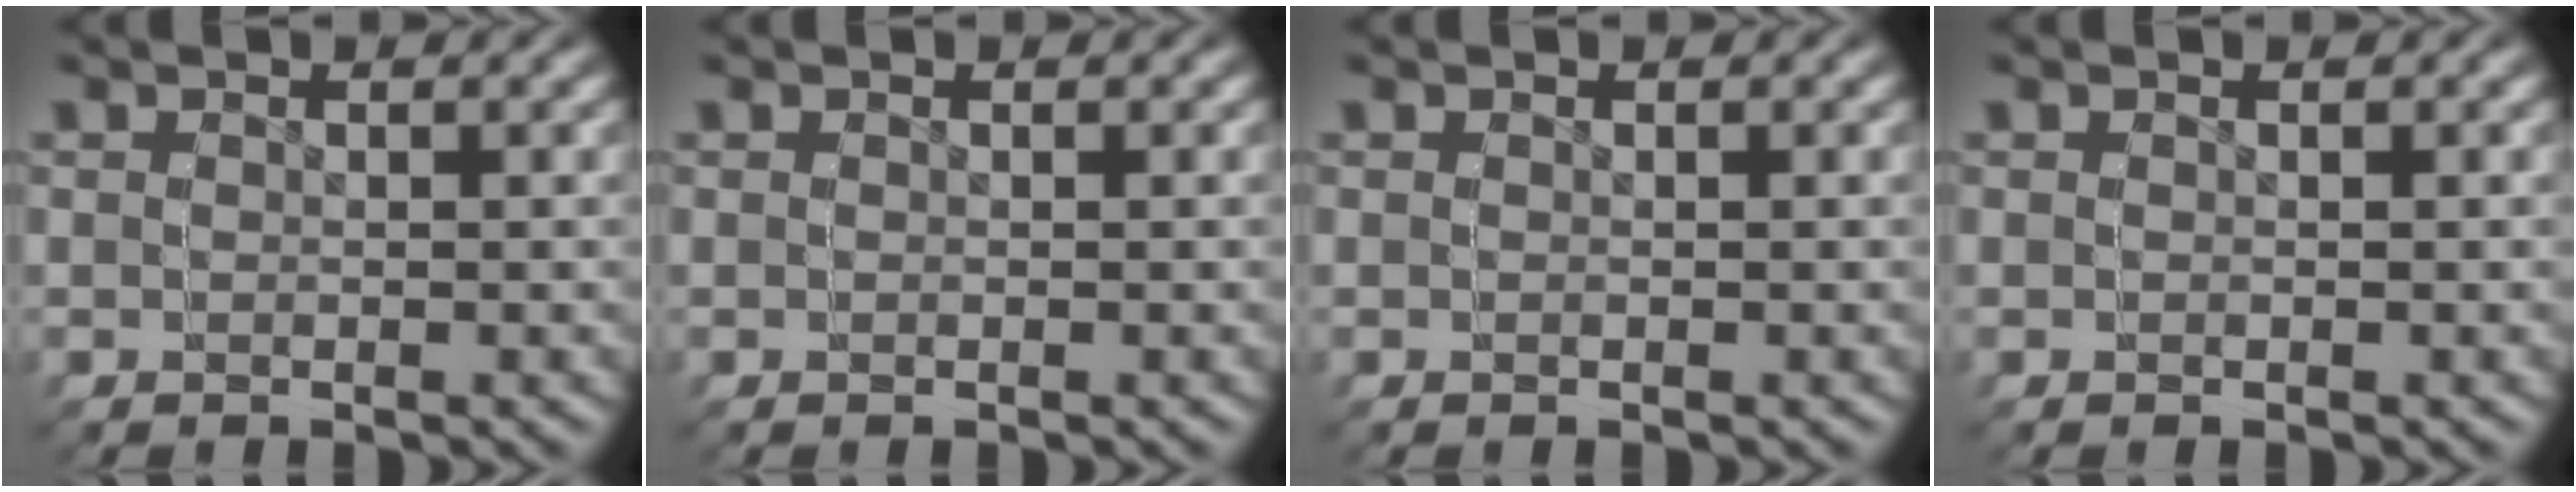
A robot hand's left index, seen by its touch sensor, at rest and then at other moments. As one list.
[{"total": 0.0}, {"total": 0.0}, {"total": 0.0}]